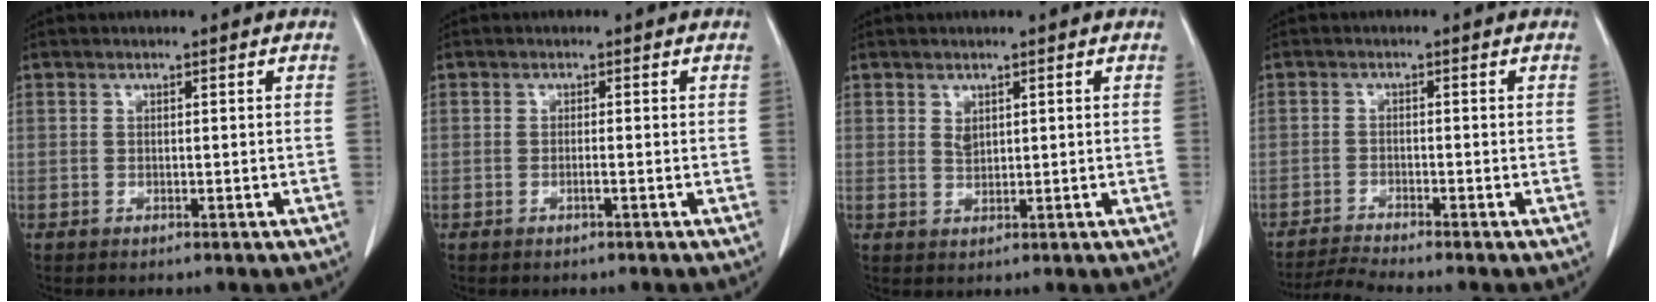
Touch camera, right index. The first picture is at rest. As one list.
[{"total": 0.7, "force": [-0.3, -0.1, 0.6], "torque": [-0.010, 0.003, -0.004]}, {"total": 1.5, "force": [0.8, 0.9, 0.8], "torque": [-0.012, -0.001, 0.021]}, {"total": 3.8, "force": [-3.4, -1.7, 0.5], "torque": [-0.022, -0.021, -0.067]}]